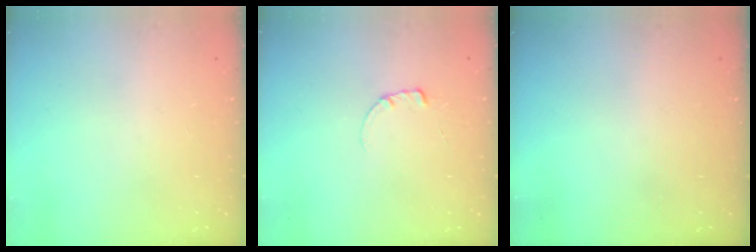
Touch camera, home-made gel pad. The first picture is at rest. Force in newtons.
{"total": 0.6, "press": 0.6, "slide": 0.1}
{"total": 0.0}